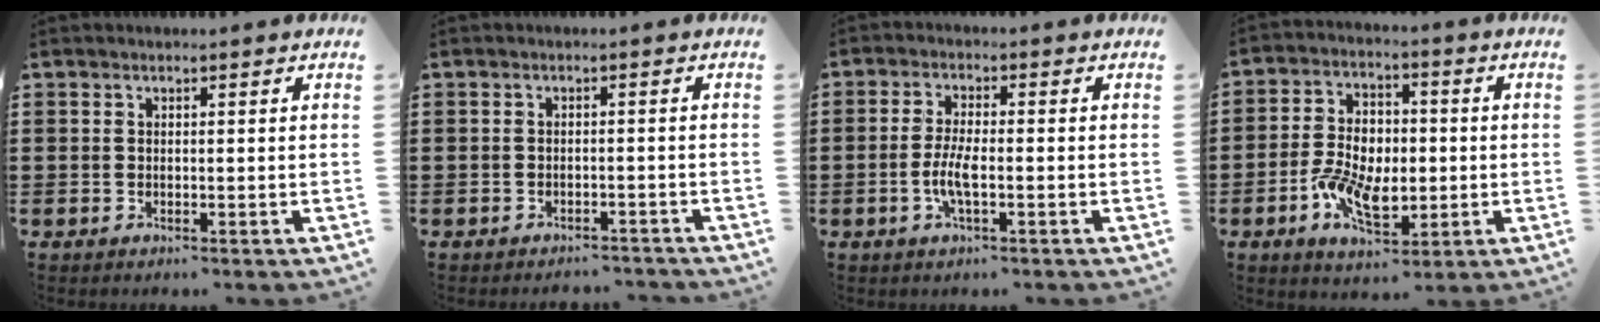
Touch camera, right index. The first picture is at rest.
{"total": 1.7, "force": [-1.6, 0.2, 0.1], "torque": [-0.008, 0.000, -0.035]}
{"total": 4.3, "force": [-1.3, 1.0, 4.0], "torque": [-0.089, -0.005, -0.029]}
{"total": 8.6, "force": [-2.3, 5.3, 6.4], "torque": [-0.137, 0.010, -0.043]}